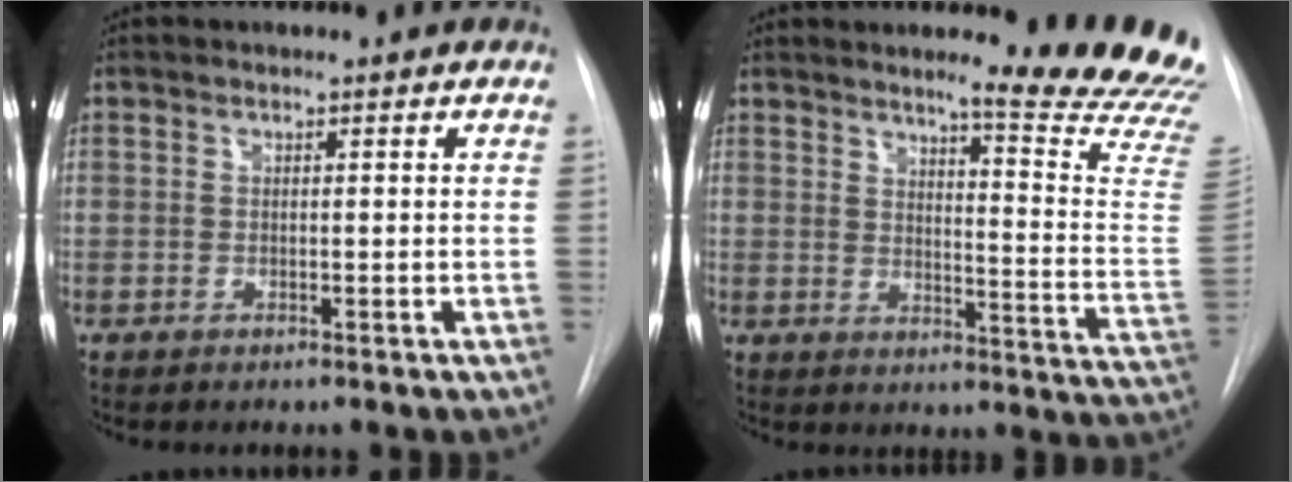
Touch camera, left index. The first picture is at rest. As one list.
[{"total": 17.1, "force": [15.6, -0.9, 6.9], "torque": [-0.084, -0.153, 0.168]}]